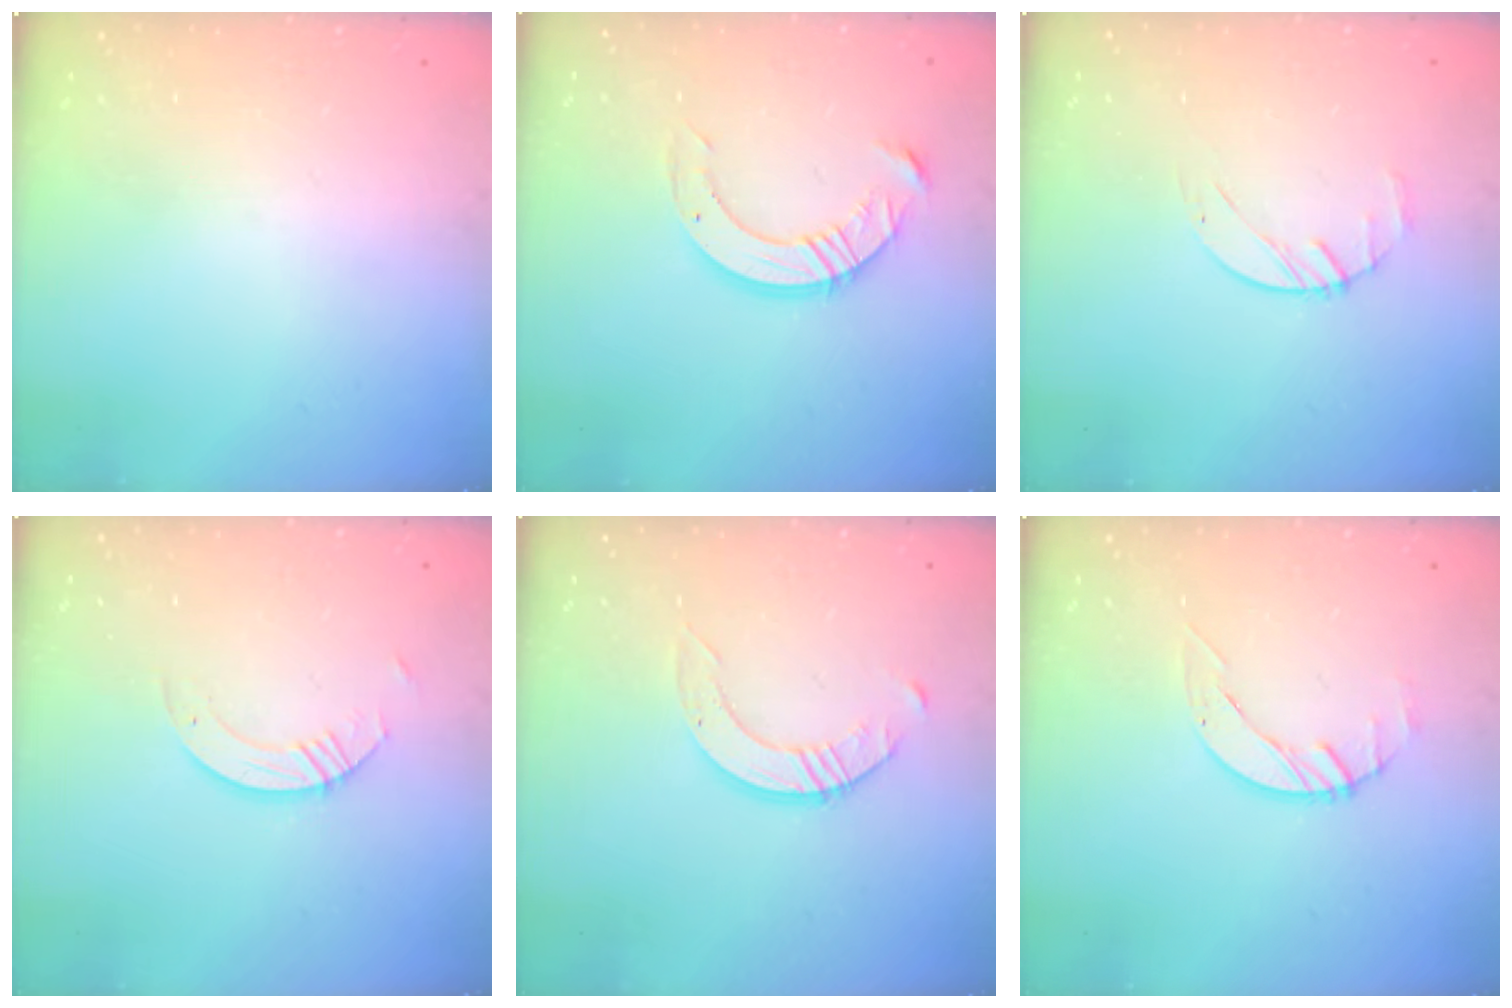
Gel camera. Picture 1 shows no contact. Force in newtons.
{"total": 10.5, "press": 10.4, "slide": 0.9}
{"total": 1.9, "press": 1.9, "slide": 0.3}
{"total": 3.7, "press": 3.7, "slide": 0.3}
{"total": 2.5, "press": 2.5, "slide": 0.3}
{"total": 2.6, "press": 2.6, "slide": 0.3}